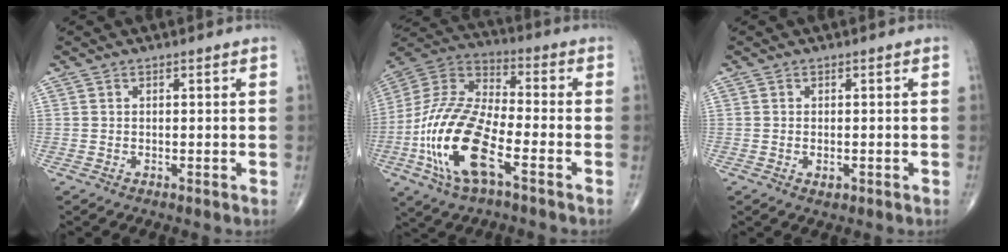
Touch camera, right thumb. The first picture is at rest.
{"total": 19.4, "force": [-7.0, 7.7, 16.4], "torque": [-0.343, 0.026, -0.131]}
{"total": 1.4, "force": [-0.5, 0.8, 1.0], "torque": [-0.012, -0.001, -0.005]}